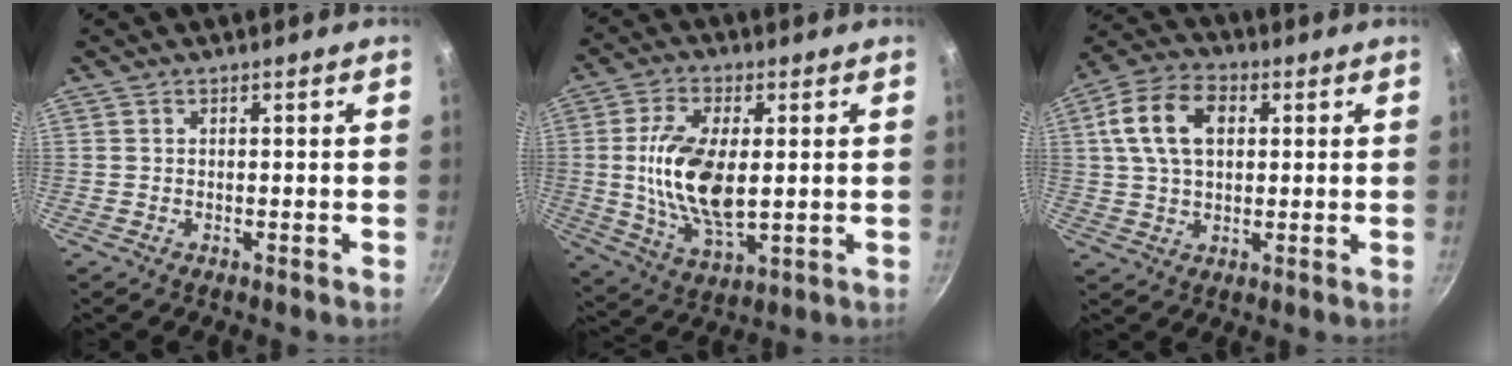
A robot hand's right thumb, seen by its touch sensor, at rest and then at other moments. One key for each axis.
{"total": 14.7, "fx": 1.0, "fy": 7.4, "fz": 12.7, "tx": -0.239, "ty": -0.005, "tz": 0.022}
{"total": 12.4, "fx": 2.9, "fy": 8.1, "fz": 8.9, "tx": -0.151, "ty": 0.013, "tz": 0.040}